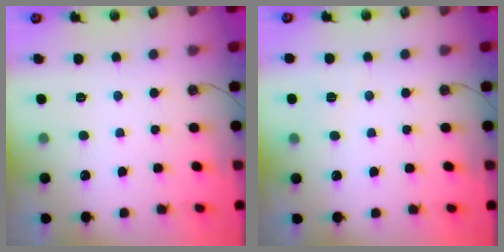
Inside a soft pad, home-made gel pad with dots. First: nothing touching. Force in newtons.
{"total": 3.2, "press": 3.1, "slide": 0.8}